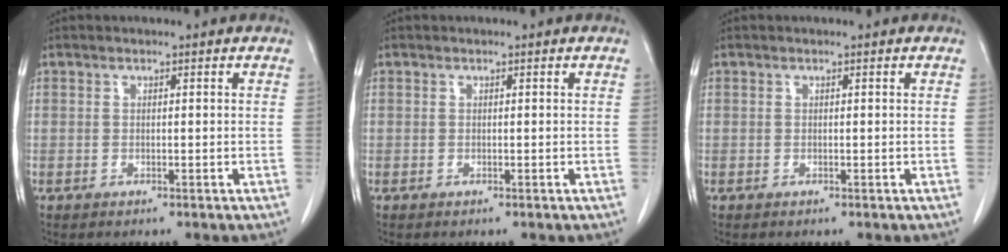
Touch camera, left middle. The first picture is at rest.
{"total": 0.0}
{"total": 0.0}